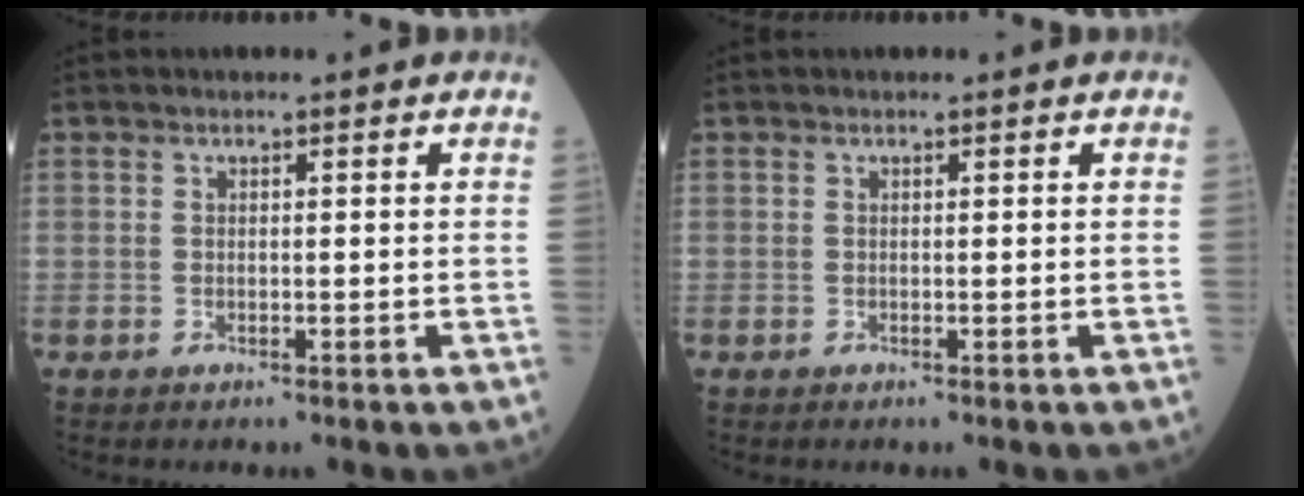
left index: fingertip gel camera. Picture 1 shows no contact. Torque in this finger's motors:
{"motor_torque": [0.02, 0.15, 0.00, 0.01]}